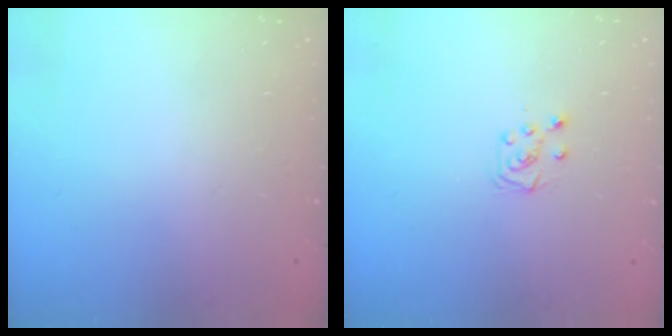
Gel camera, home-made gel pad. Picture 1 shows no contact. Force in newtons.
{"total": 5.8, "press": 5.7, "slide": 0.6}